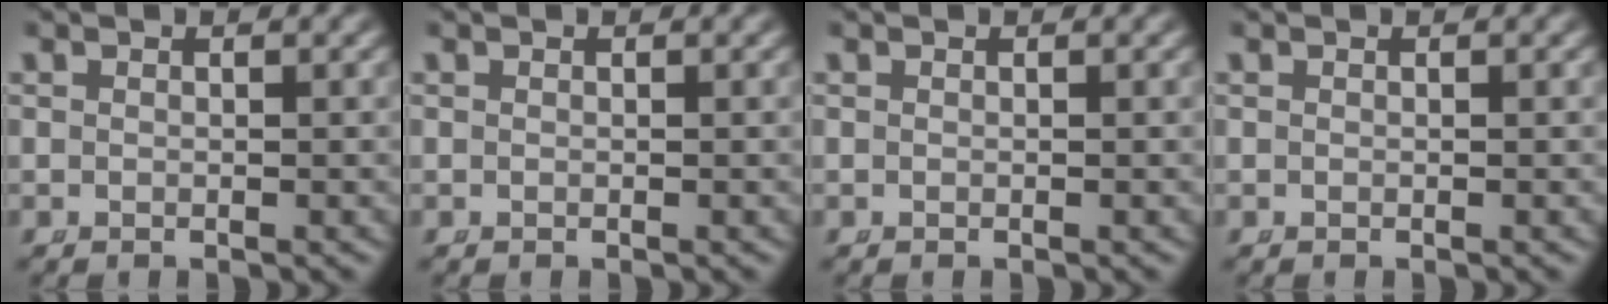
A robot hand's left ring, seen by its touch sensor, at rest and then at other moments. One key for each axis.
{"total": 0.0}
{"total": 0.0}
{"total": 0.0}